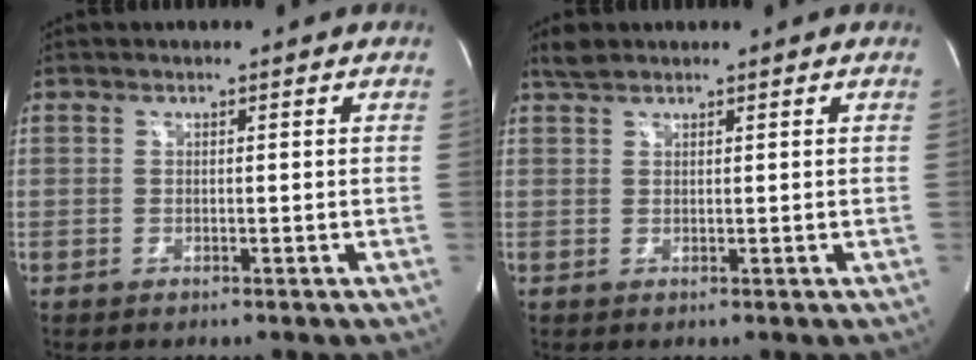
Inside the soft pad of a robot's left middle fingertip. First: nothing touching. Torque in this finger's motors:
{"motor_torque": [0.19, -0.11, -0.04, 0.02]}